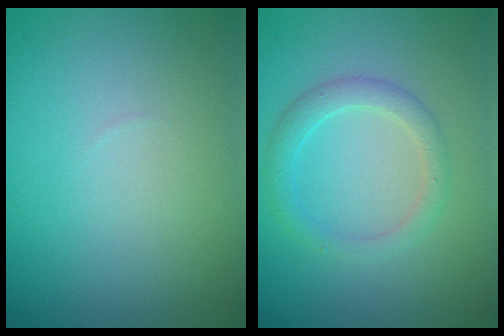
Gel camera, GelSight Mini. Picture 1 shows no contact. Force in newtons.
{"total": 2.2, "press": 2.2, "slide": 0.1}